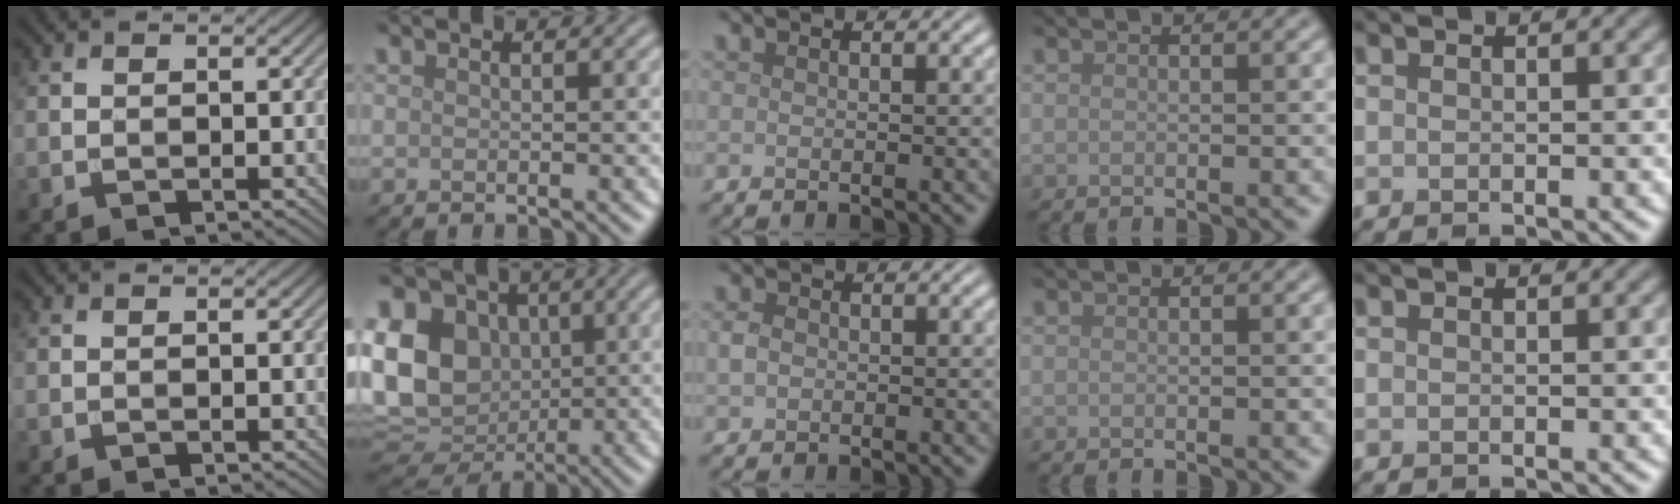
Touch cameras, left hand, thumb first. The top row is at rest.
{"index": {"total": 14.6, "force": [1.6, 11.7, 8.5], "torque": [-0.182, 0.005, 0.014]}, "middle": {"total": 1.2, "force": [-0.1, 1.0, 0.6], "torque": [-0.013, 0.000, -0.007]}}